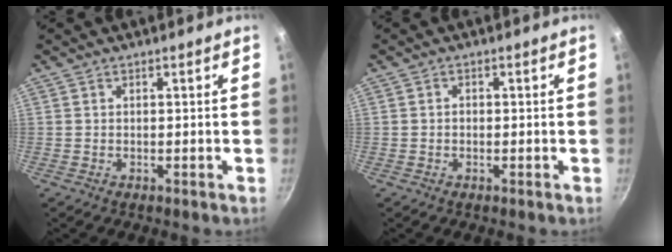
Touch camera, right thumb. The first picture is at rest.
{"total": 0.9, "force": [-0.2, 0.7, 0.4], "torque": [-0.007, 0.005, -0.003]}